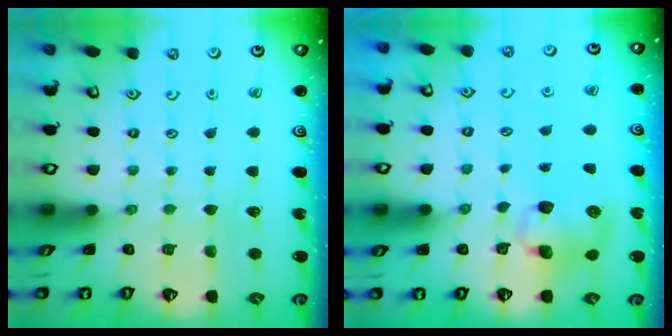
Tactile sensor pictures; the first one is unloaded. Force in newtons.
{"total": 8.6, "press": 8.5, "slide": 1.3}